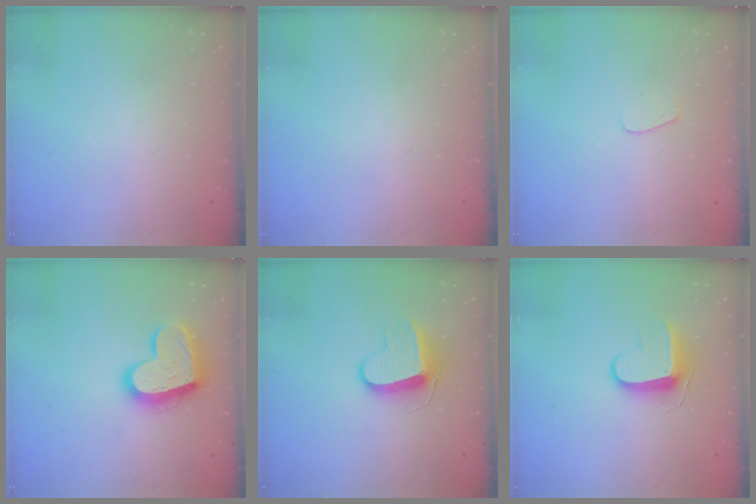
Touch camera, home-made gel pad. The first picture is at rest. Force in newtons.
{"total": 0.0}
{"total": 3.5, "press": 3.5, "slide": 0.3}
{"total": 16.6, "press": 16.5, "slide": 1.4}
{"total": 9.7, "press": 9.7, "slide": 0.4}
{"total": 9.1, "press": 9.1, "slide": 0.8}